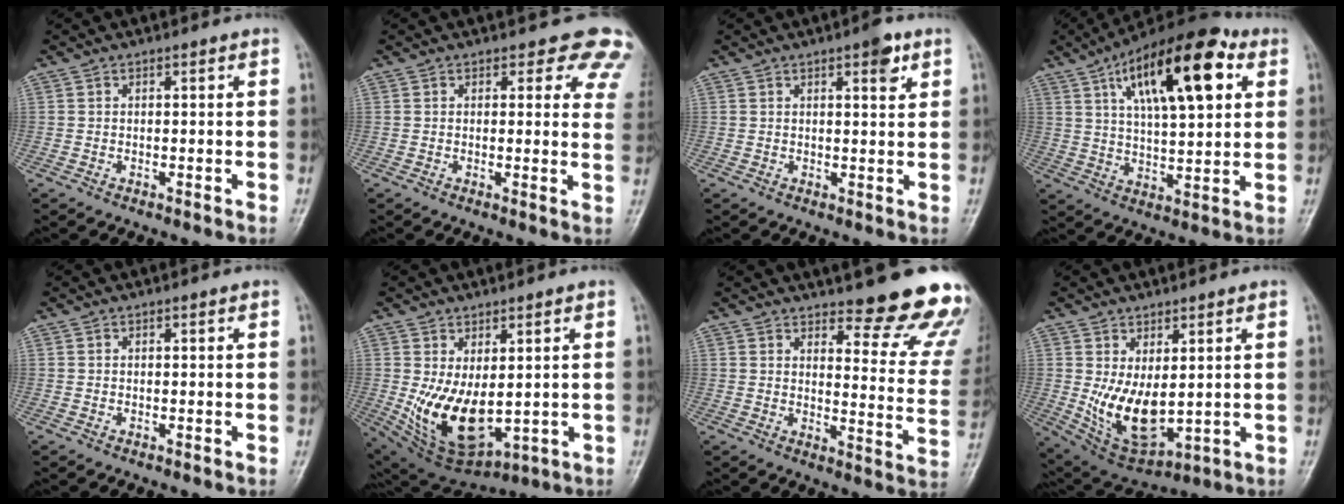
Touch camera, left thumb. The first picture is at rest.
{"total": 8.5, "force": [7.2, 3.8, 2.5], "torque": [0.028, -0.033, 0.049]}
{"total": 3.8, "force": [2.2, 1.2, 2.9], "torque": [-0.033, -0.009, 0.027]}
{"total": 21.0, "force": [8.2, 8.3, 17.5], "torque": [-0.255, -0.006, 0.128]}
{"total": 0.0}
{"total": 12.8, "force": [0.2, 7.1, 10.6], "torque": [-0.173, -0.023, 0.033]}
{"total": 17.6, "force": [15.3, 3.8, 7.7], "torque": [-0.050, -0.133, 0.174]}
{"total": 11.1, "force": [0.8, 5.9, 9.4], "torque": [-0.150, -0.025, 0.040]}